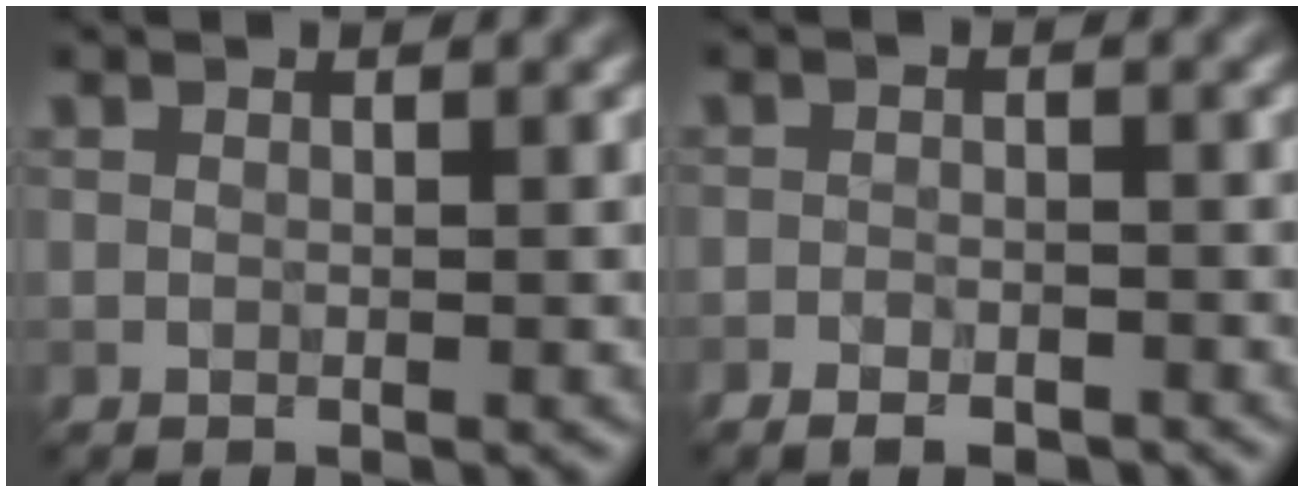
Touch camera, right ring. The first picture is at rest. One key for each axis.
{"total": 2.5, "fx": -2.2, "fy": 0.8, "fz": 1.1, "tx": -0.012, "ty": 0.001, "tz": -0.028}